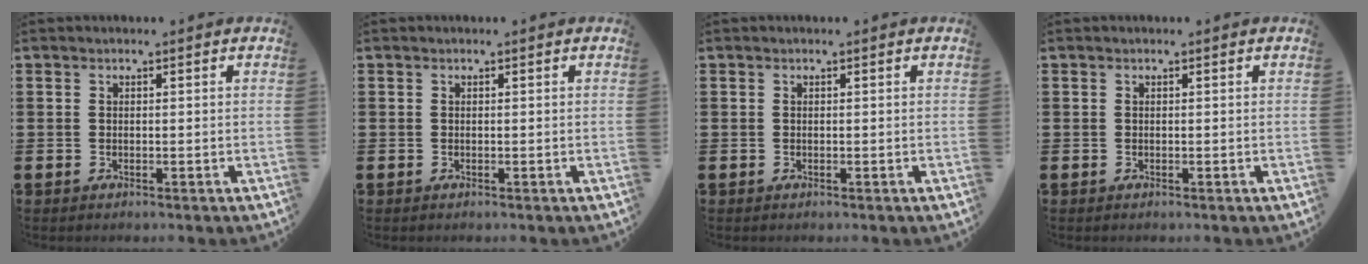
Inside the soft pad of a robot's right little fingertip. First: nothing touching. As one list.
[{"total": 0.0}, {"total": 0.0}, {"total": 0.0}]